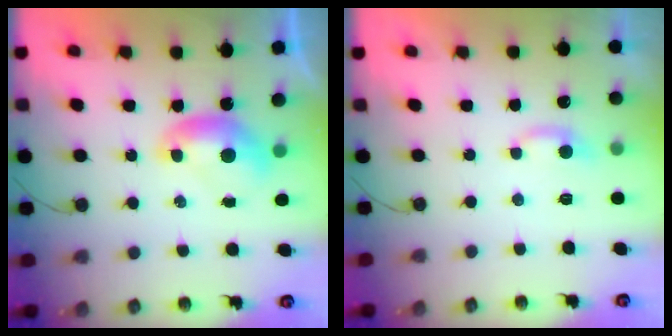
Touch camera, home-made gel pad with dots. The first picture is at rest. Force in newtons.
{"total": 2.3, "press": 2.2, "slide": 0.5}